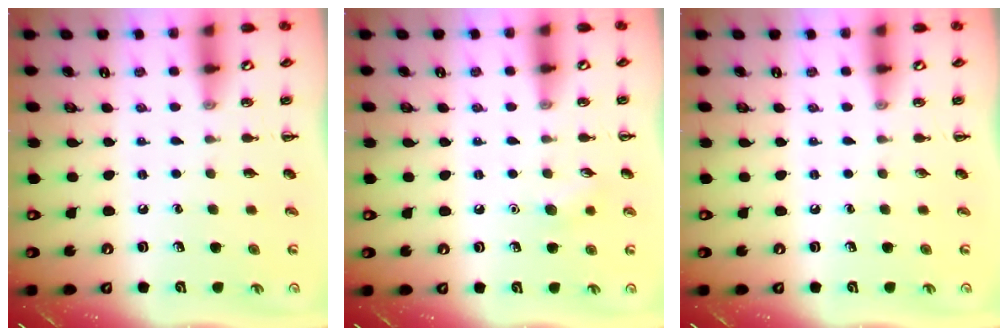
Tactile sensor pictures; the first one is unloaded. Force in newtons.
{"total": 5.4, "press": 5.2, "slide": 1.4}
{"total": 0.0}